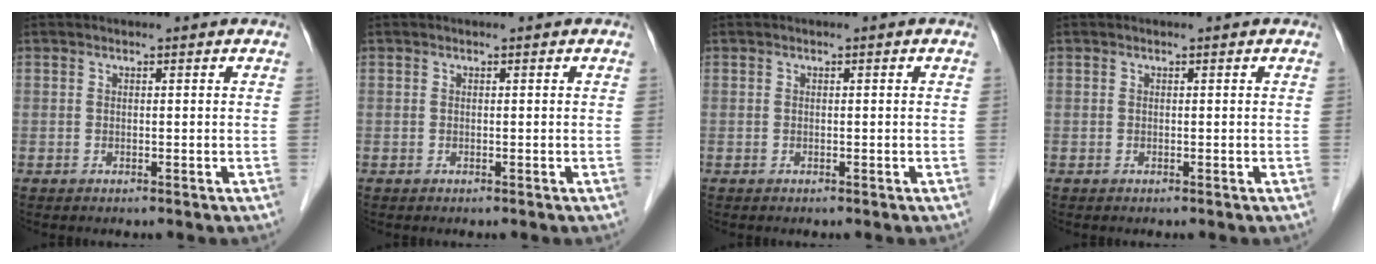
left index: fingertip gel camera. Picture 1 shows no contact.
{"total": 0.0}
{"total": 0.0}
{"total": 0.0}